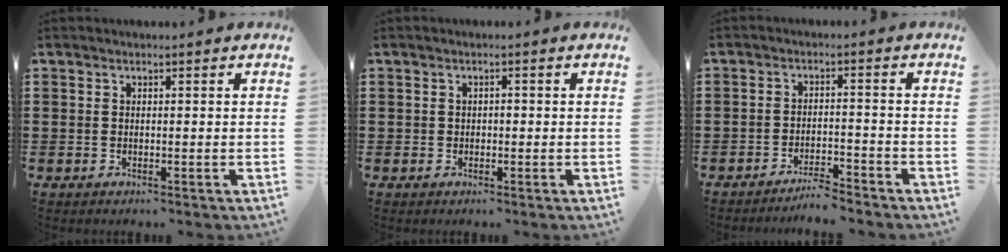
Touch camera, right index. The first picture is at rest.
{"total": 0.7, "force": [-0.2, 0.6, 0.3], "torque": [-0.009, 0.001, -0.004]}
{"total": 3.4, "force": [-3.4, -0.1, 0.7], "torque": [-0.018, 0.002, -0.070]}